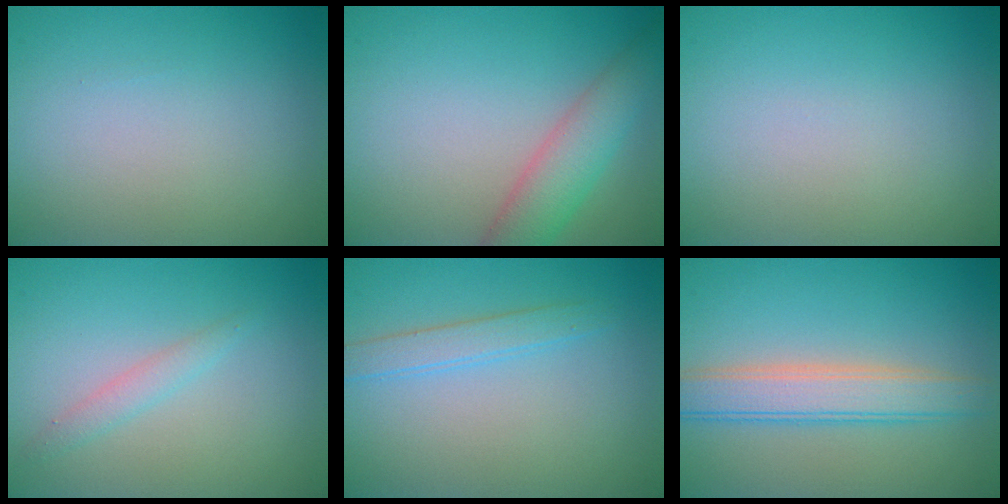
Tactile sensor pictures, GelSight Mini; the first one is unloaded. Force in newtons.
{"total": 4.3, "press": 4.3, "slide": 0.3}
{"total": 0.0}
{"total": 1.4, "press": 1.4, "slide": 0.1}
{"total": 1.9, "press": 1.9, "slide": 0.1}
{"total": 4.4, "press": 4.4, "slide": 0.3}